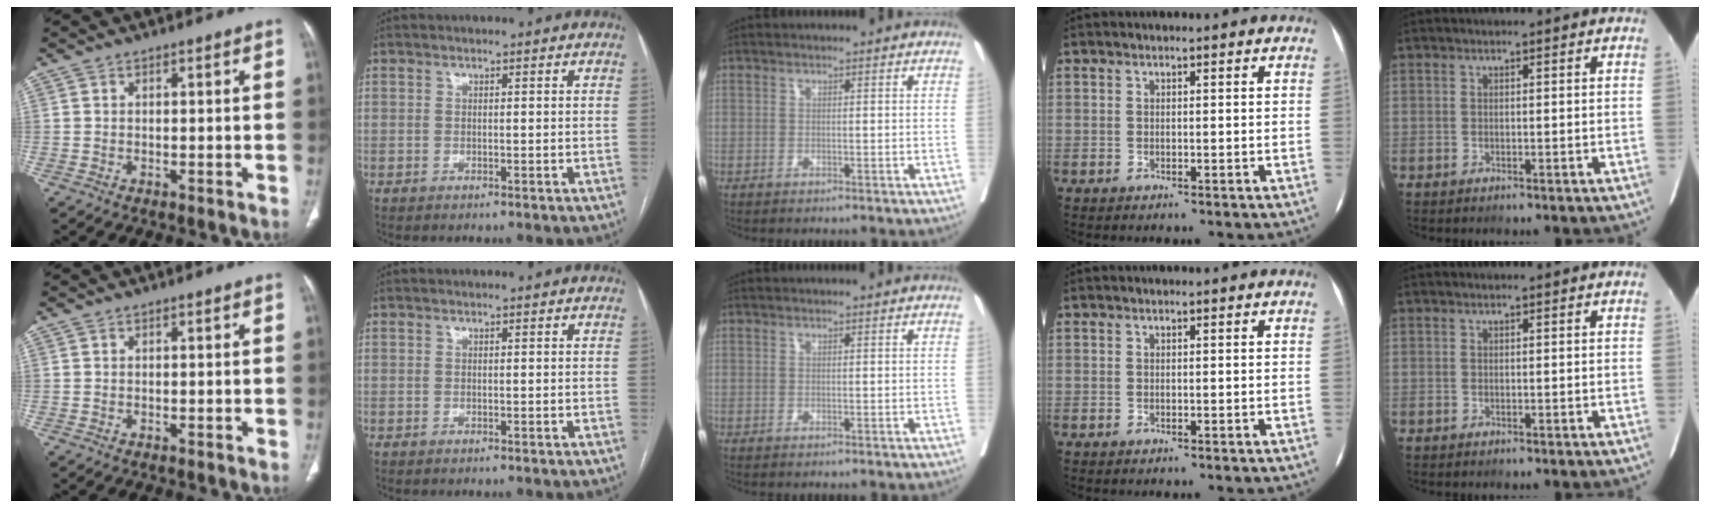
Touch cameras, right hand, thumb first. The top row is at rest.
{}